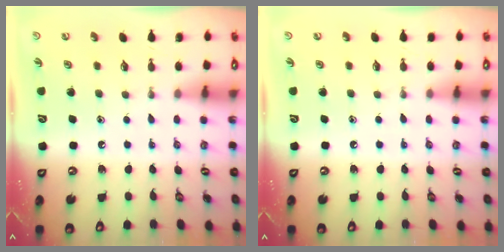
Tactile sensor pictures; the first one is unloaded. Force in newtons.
{"total": 4.1, "press": 4.0, "slide": 0.6}